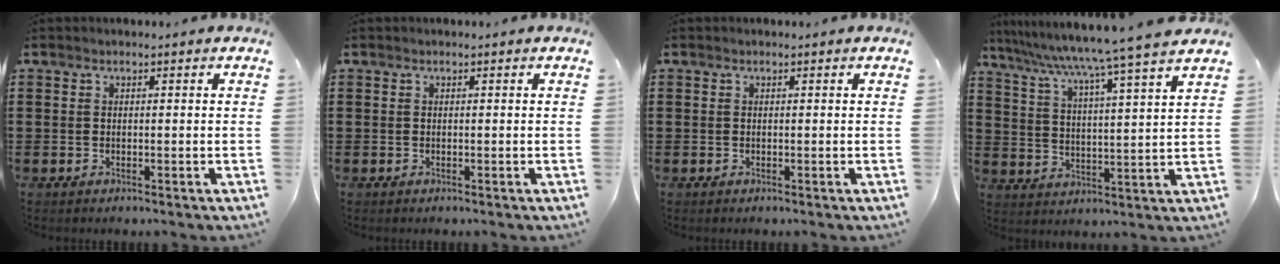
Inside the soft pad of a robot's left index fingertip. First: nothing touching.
{"total": 0.0}
{"total": 0.0}
{"total": 6.6, "force": [5.6, -1.6, 3.2], "torque": [-0.084, -0.050, 0.085]}